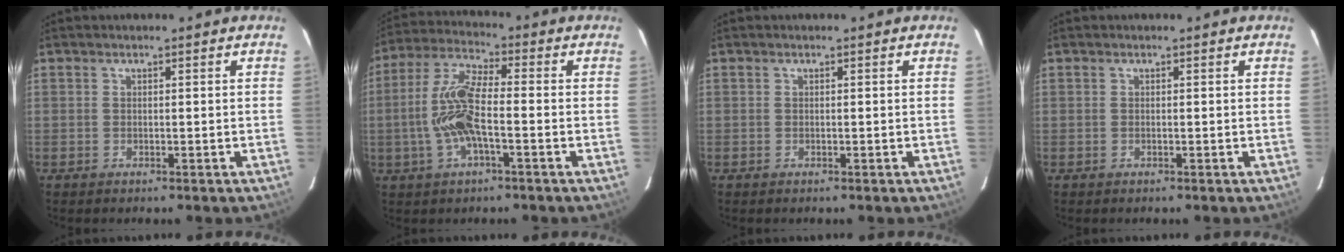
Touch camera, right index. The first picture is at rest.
{"total": 10.0, "force": [-1.9, 2.4, 9.5], "torque": [-0.209, 0.009, -0.039]}
{"total": 0.0}
{"total": 0.0}